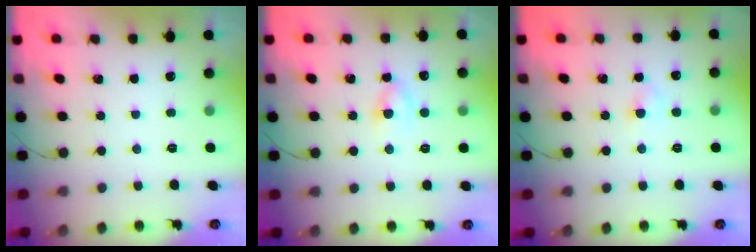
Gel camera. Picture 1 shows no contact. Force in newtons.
{"total": 4.1, "press": 3.9, "slide": 1.2}
{"total": 2.9, "press": 2.7, "slide": 0.9}